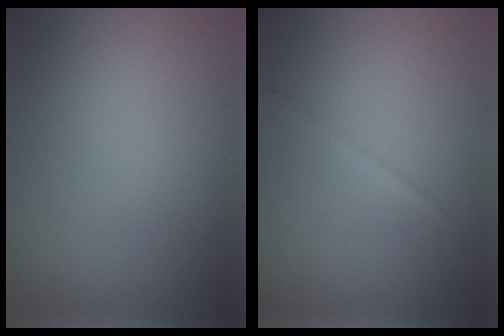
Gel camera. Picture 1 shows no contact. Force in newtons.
{"total": 0.7, "press": 0.7, "slide": 0.1}